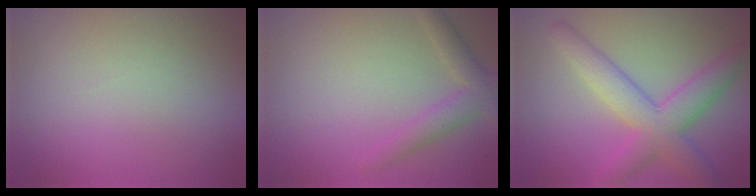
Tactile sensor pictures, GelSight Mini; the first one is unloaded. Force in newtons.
{"total": 2.8, "press": 2.8, "slide": 0.1}
{"total": 5.9, "press": 5.9, "slide": 0.2}